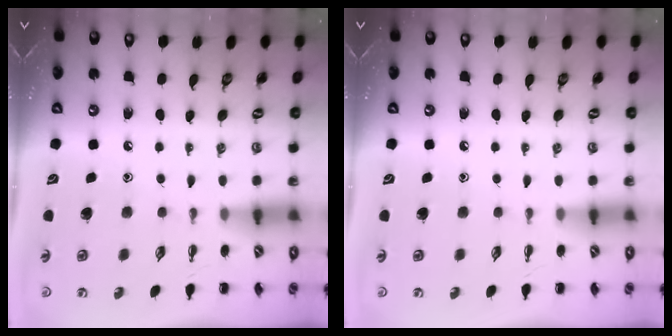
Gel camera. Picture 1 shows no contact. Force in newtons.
{"total": 0.0}